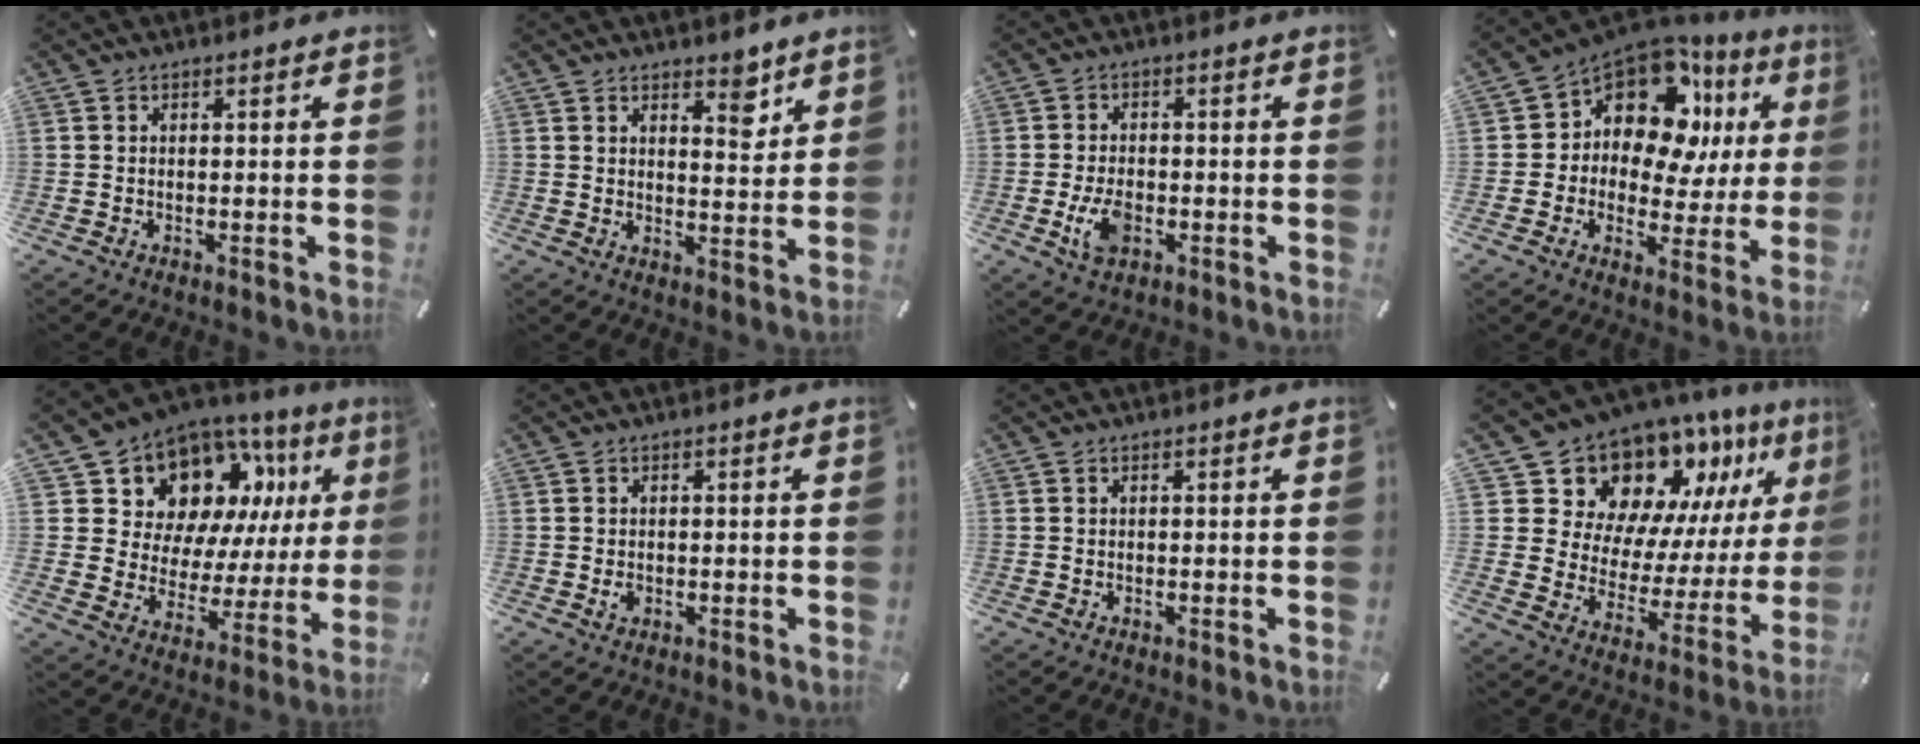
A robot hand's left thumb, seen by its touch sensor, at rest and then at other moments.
{"total": 5.5, "force": [4.1, 2.8, 2.2], "torque": [0.000, -0.034, 0.063]}
{"total": 6.0, "force": [-1.8, 3.9, 4.2], "torque": [-0.096, 0.002, -0.034]}
{"total": 13.6, "force": [6.3, 9.3, 7.7], "torque": [-0.132, -0.057, 0.110]}
{"total": 13.1, "force": [8.6, 9.0, 4.0], "torque": [-0.073, -0.084, 0.159]}
{"total": 1.3, "force": [-0.1, 1.1, 0.6], "torque": [-0.013, 0.003, -0.003]}
{"total": 0.0}
{"total": 15.4, "force": [12.9, 8.1, 2.6], "torque": [-0.050, -0.133, 0.227]}